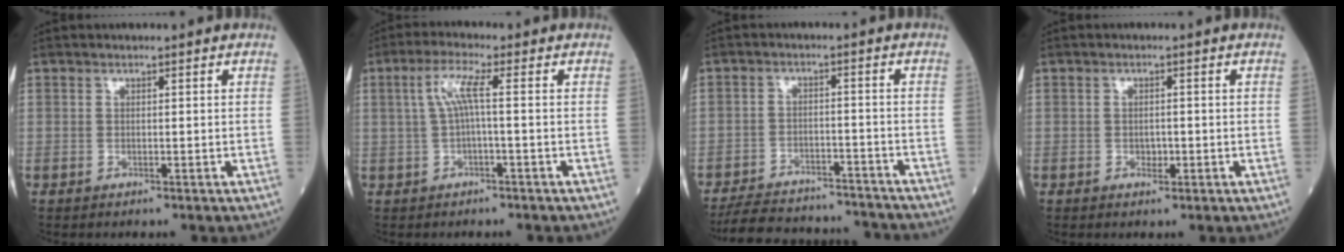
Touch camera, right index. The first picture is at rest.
{"total": 4.3, "force": [0.4, 0.2, 4.3], "torque": [-0.089, 0.019, 0.011]}
{"total": 14.3, "force": [-13.5, 3.5, 3.2], "torque": [-0.057, 0.014, -0.190]}
{"total": 1.3, "force": [-0.4, 0.9, 0.9], "torque": [-0.015, 0.002, -0.003]}